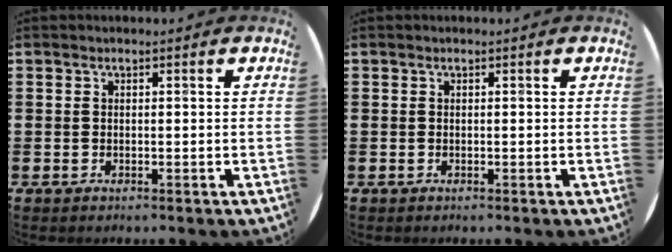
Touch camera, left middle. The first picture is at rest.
{"total": 0.0}